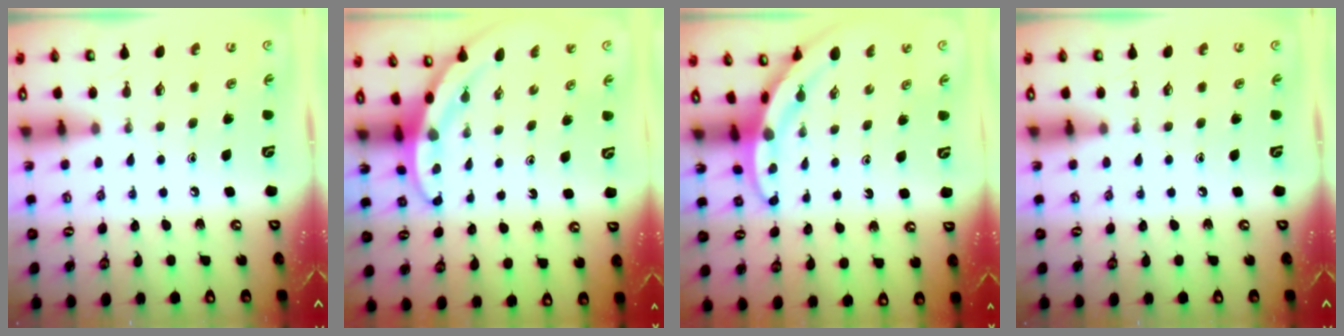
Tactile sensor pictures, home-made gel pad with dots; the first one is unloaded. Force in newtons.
{"total": 3.5, "press": 3.5, "slide": 0.2}
{"total": 3.3, "press": 3.3, "slide": 0.1}
{"total": 0.0}